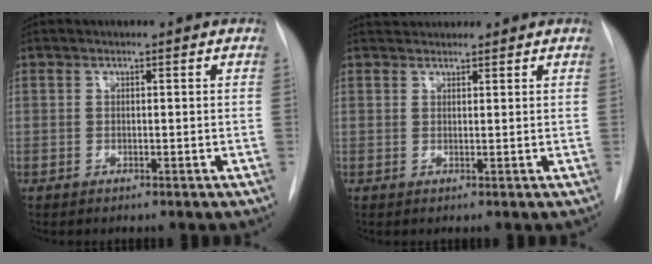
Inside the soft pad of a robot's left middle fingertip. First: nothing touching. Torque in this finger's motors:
{"motor_torque": [0.17, -0.19, -0.02, 0.00]}